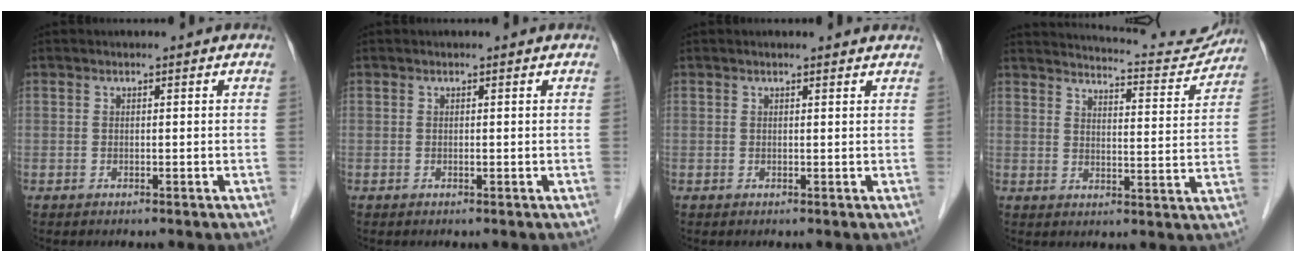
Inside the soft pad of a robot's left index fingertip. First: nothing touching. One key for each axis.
{"total": 0.0}
{"total": 3.1, "fx": 2.9, "fy": 0.4, "fz": 1.1, "tx": -0.019, "ty": 0.012, "tz": 0.026}
{"total": 14.0, "fx": 13.6, "fy": 1.6, "fz": 3.0, "tx": -0.036, "ty": -0.027, "tz": 0.160}